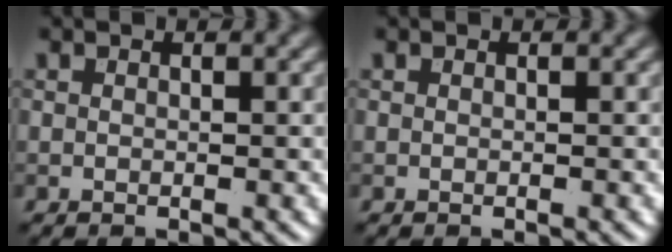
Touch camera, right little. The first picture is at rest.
{"total": 0.0}